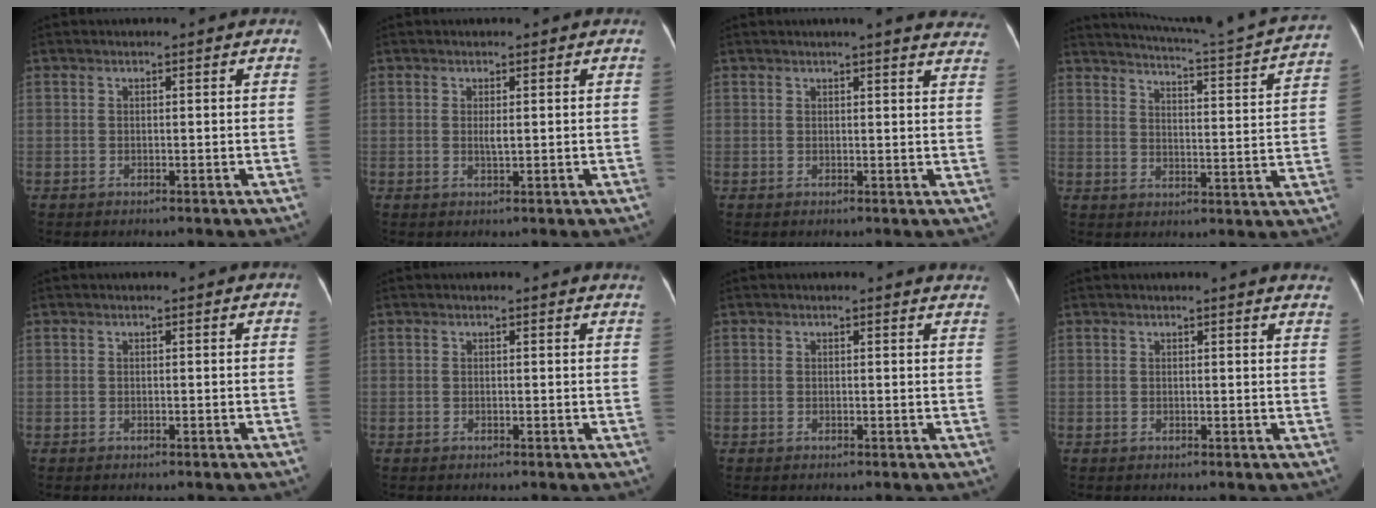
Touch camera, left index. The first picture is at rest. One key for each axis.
{"total": 1.1, "fx": 0.2, "fy": 0.2, "fz": 1.1, "tx": -0.024, "ty": -0.002, "tz": 0.004}
{"total": 13.3, "fx": 12.2, "fy": 1.7, "fz": 5.0, "tx": -0.039, "ty": -0.017, "tz": 0.117}
{"total": 21.1, "fx": 19.9, "fy": -1.1, "fz": 7.0, "tx": -0.117, "ty": -0.065, "tz": 0.242}
{"total": 0.0}
{"total": 2.2, "fx": 2.1, "fy": -0.1, "fz": 0.5, "tx": -0.013, "ty": -0.007, "tz": 0.008}
{"total": 4.3, "fx": 4.2, "fy": 0.4, "fz": 0.7, "tx": -0.006, "ty": -0.013, "tz": 0.020}
{"total": 7.5, "fx": 7.2, "fy": 0.6, "fz": 2.2, "tx": -0.010, "ty": -0.019, "tz": 0.050}